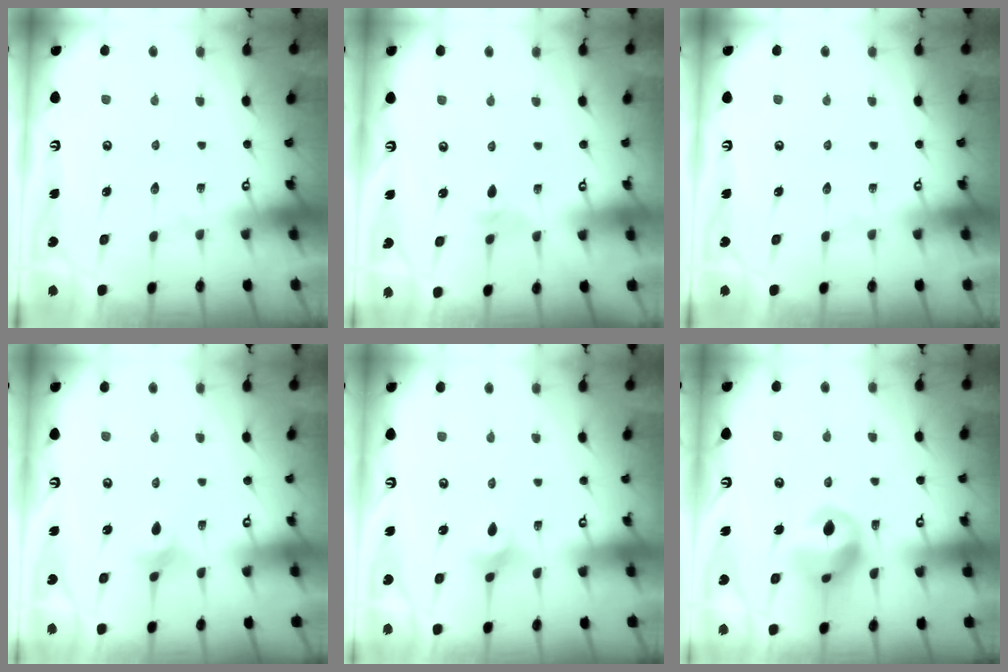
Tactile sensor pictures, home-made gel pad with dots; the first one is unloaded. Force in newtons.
{"total": 2.4, "press": 2.3, "slide": 0.6}
{"total": 0.0}
{"total": 2.8, "press": 2.8, "slide": 0.5}
{"total": 2.8, "press": 2.8, "slide": 0.6}
{"total": 14.1, "press": 14.0, "slide": 1.6}